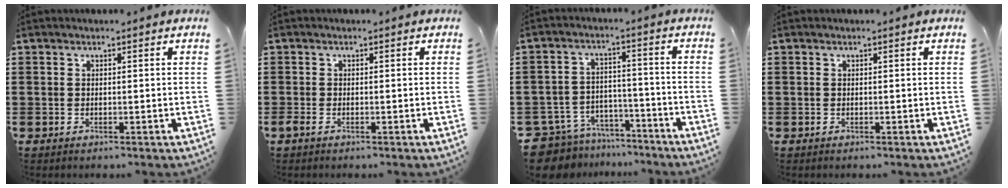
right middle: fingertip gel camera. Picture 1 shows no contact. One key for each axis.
{"total": 0.6, "fx": -0.4, "fy": 0.1, "fz": 0.4, "tx": -0.009, "ty": -0.005, "tz": -0.005}
{"total": 7.4, "fx": -7.1, "fy": 2.0, "fz": 0.5, "tx": -0.040, "ty": 0.012, "tz": -0.148}
{"total": 0.0}